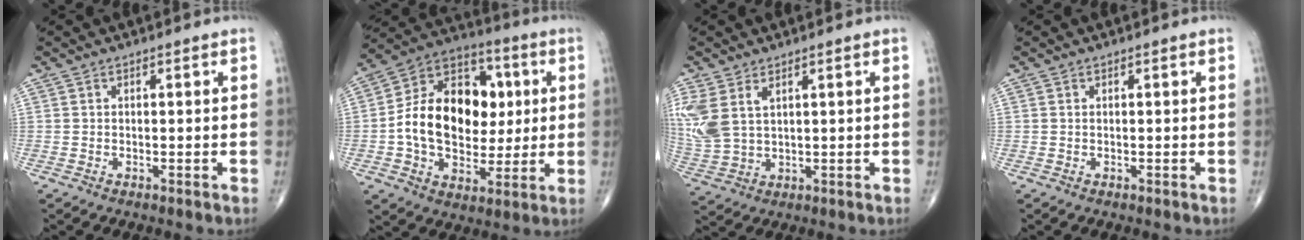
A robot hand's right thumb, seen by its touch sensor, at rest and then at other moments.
{"total": 20.5, "force": [0.9, 14.4, 14.6], "torque": [-0.206, 0.026, 0.015]}
{"total": 10.0, "force": [3.9, 6.0, 7.0], "torque": [-0.180, -0.005, 0.094]}
{"total": 0.0}